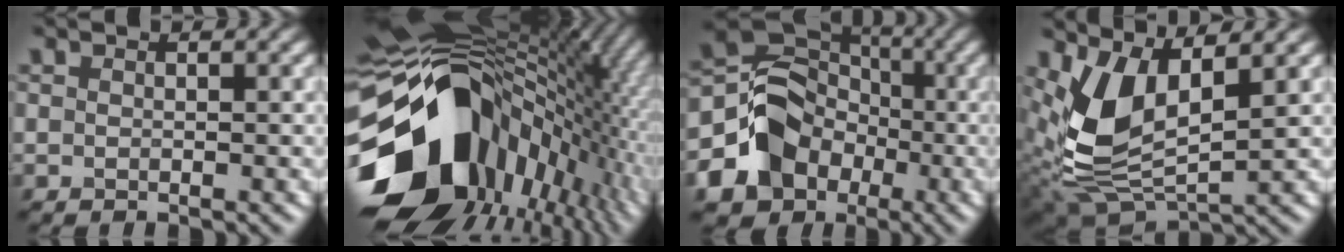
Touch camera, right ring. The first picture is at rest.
{"total": 18.5, "force": [-2.6, 13.5, 12.3], "torque": [-0.222, -0.006, -0.050]}
{"total": 9.9, "force": [-3.4, 8.6, 3.7], "torque": [-0.051, -0.010, -0.077]}
{"total": 7.8, "force": [2.0, 4.1, 6.4], "torque": [-0.146, -0.016, 0.039]}